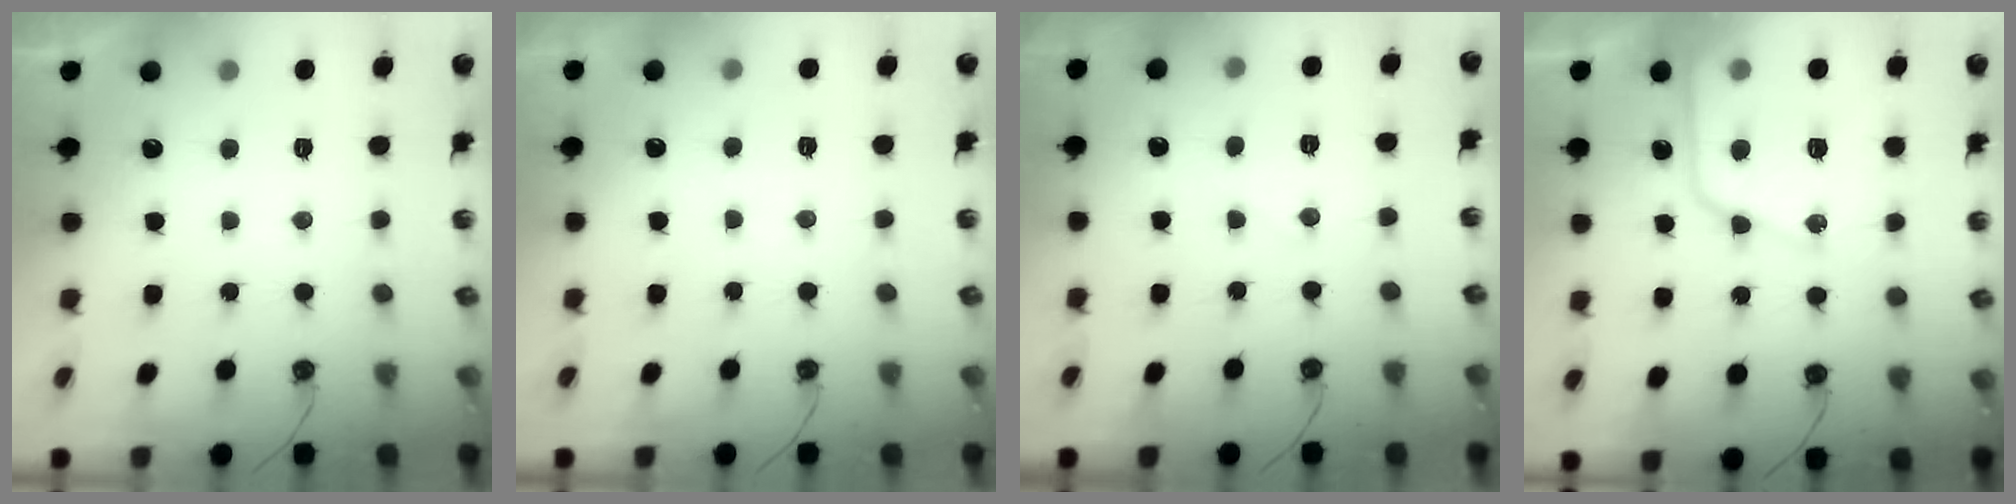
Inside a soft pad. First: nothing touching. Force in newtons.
{"total": 2.8, "press": 2.7, "slide": 0.5}
{"total": 5.9, "press": 5.9, "slide": 0.5}
{"total": 17.2, "press": 17.1, "slide": 1.2}